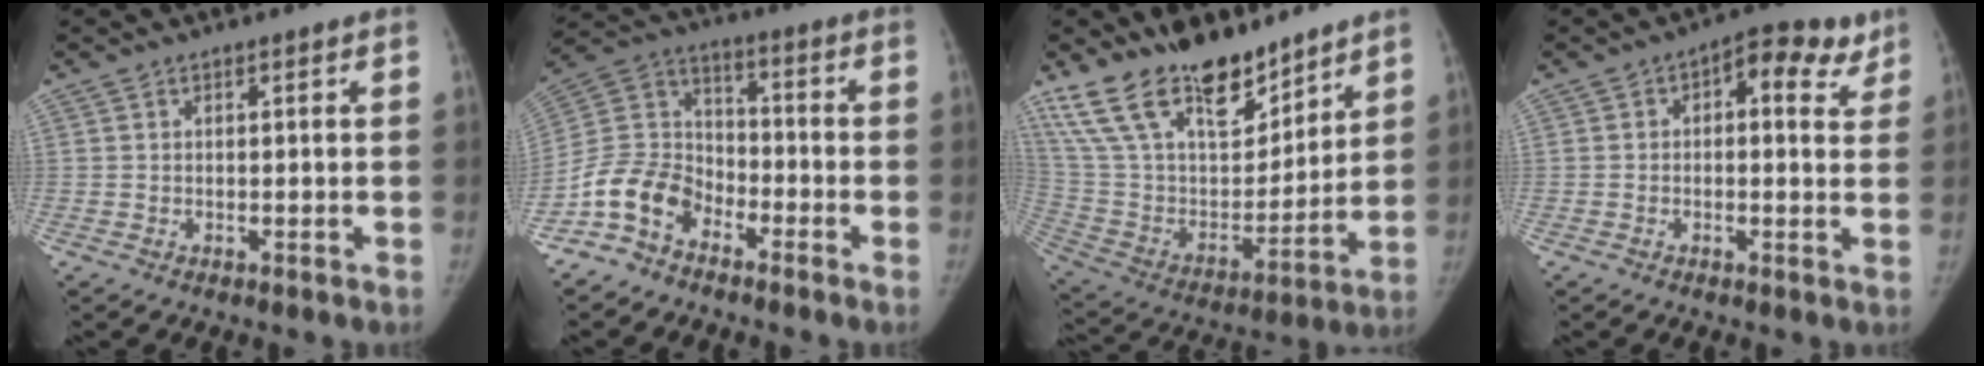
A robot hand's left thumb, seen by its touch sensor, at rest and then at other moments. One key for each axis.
{"total": 10.9, "fx": -6.8, "fy": 7.3, "fz": 4.3, "tx": -0.074, "ty": 0.060, "tz": -0.147}
{"total": 24.1, "fx": 18.0, "fy": 10.5, "fz": 12.2, "tx": -0.190, "ty": -0.076, "tz": 0.329}
{"total": 9.5, "fx": 4.1, "fy": 5.3, "fz": 6.7, "tx": -0.048, "ty": 0.007, "tz": 0.046}